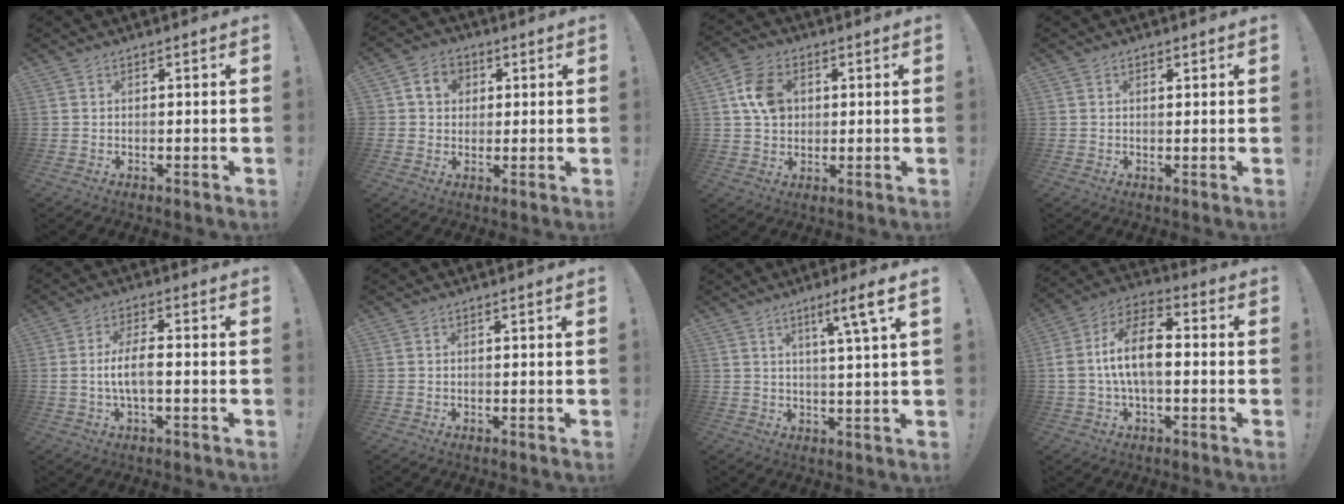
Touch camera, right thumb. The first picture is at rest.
{"total": 6.9, "force": [2.2, 5.8, 3.0], "torque": [-0.051, 0.006, 0.044]}
{"total": 10.3, "force": [2.4, 7.9, 6.2], "torque": [-0.095, 0.009, 0.048]}
{"total": 0.8, "force": [0.6, 0.5, 0.3], "torque": [0.007, -0.005, 0.010]}
{"total": 7.2, "force": [-1.2, 2.2, 6.8], "torque": [-0.141, 0.003, -0.023]}
{"total": 0.0}
{"total": 7.4, "force": [3.2, -0.9, 6.6], "torque": [-0.098, -0.013, 0.040]}
{"total": 14.3, "force": [-0.2, 7.8, 12.1], "torque": [-0.235, 0.014, -0.001]}